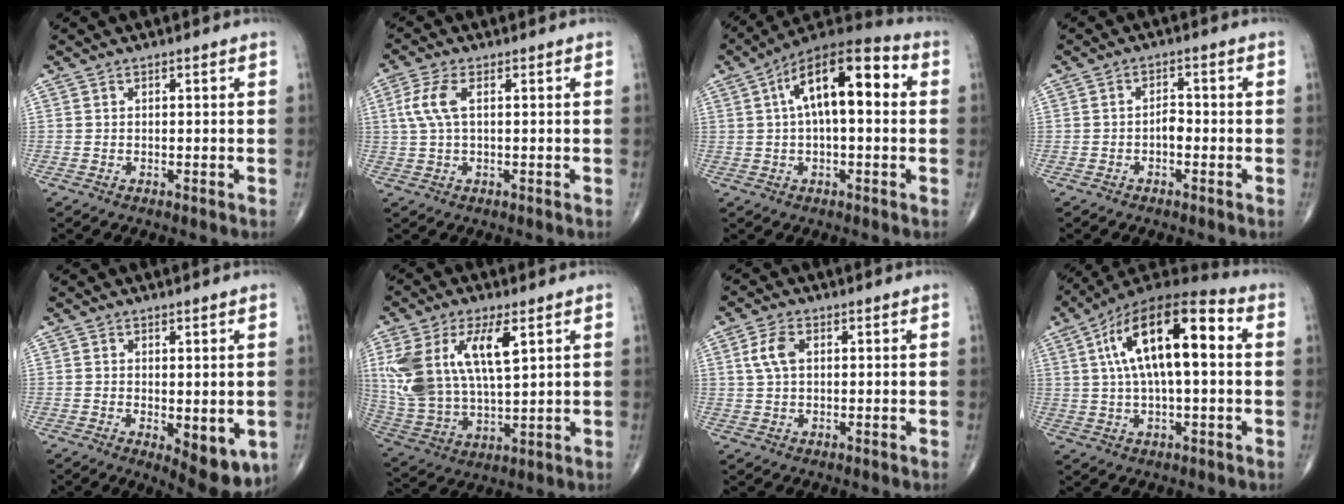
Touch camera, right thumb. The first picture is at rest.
{"total": 5.5, "force": [1.1, 2.2, 4.9], "torque": [-0.130, 0.015, 0.023]}
{"total": 15.9, "force": [3.2, 6.7, 14.0], "torque": [-0.215, 0.039, 0.043]}
{"total": 2.3, "force": [-0.8, 1.3, 1.7], "torque": [-0.017, 0.011, -0.018]}
{"total": 8.8, "force": [-2.2, 3.7, 7.7], "torque": [-0.083, -0.017, -0.021]}
{"total": 18.1, "force": [6.2, 8.3, 14.9], "torque": [-0.305, -0.016, 0.126]}
{"total": 4.6, "force": [1.1, 2.6, 3.6], "torque": [-0.080, 0.006, 0.020]}
{"total": 19.1, "force": [3.7, 7.5, 17.2], "torque": [-0.294, 0.031, 0.052]}